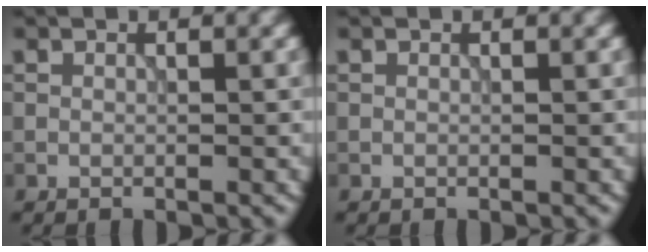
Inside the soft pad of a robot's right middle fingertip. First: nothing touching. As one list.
[{"total": 0.0}]